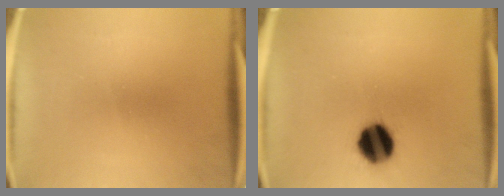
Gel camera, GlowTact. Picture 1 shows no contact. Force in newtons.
{"total": 11.7}